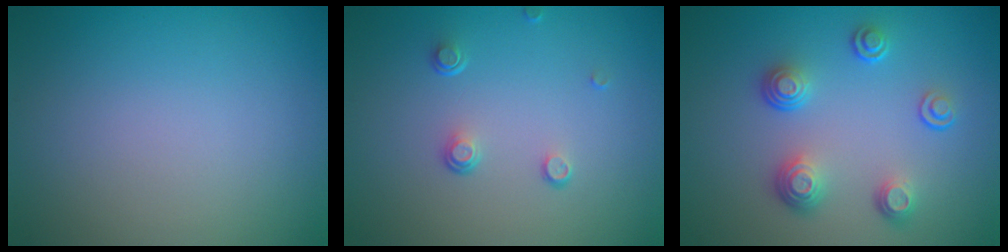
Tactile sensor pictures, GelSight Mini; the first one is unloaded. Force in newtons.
{"total": 1.4, "press": 0.8, "slide": 1.2}
{"total": 3.8, "press": 2.8, "slide": 2.6}